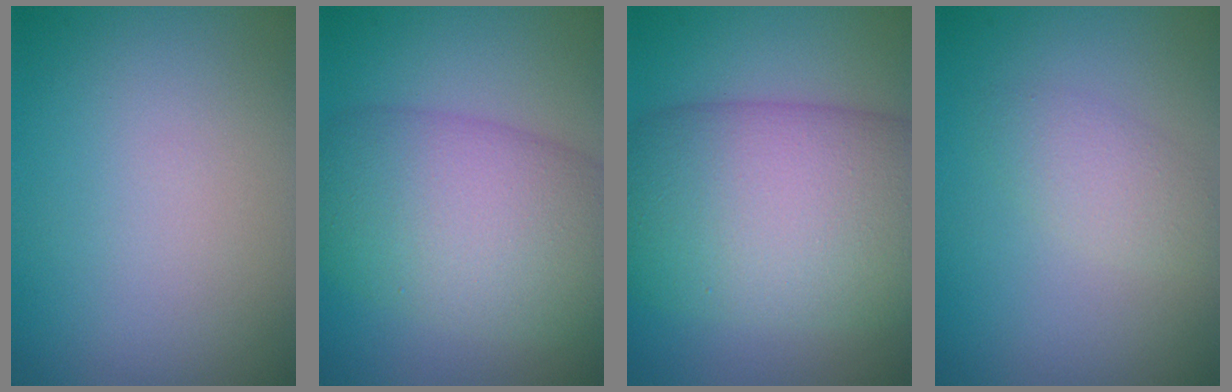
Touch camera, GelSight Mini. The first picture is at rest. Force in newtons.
{"total": 9.7, "press": 9.7, "slide": 0.5}
{"total": 13.6, "press": 13.5, "slide": 0.6}
{"total": 2.1, "press": 2.1, "slide": 0.1}